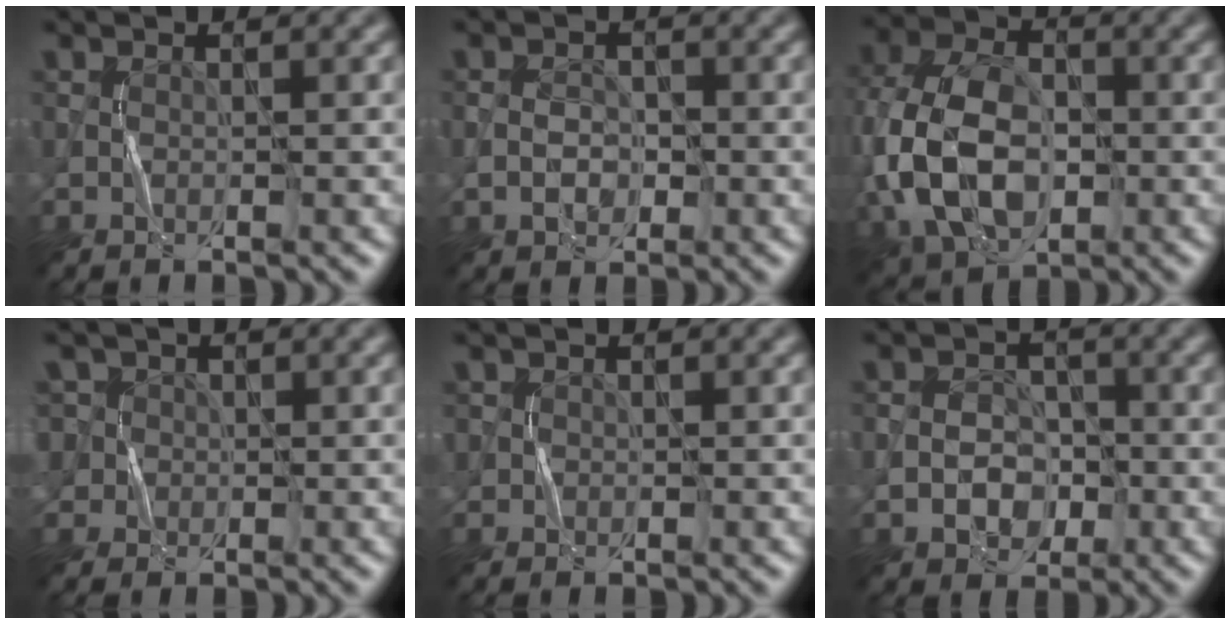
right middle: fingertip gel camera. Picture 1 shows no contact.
{"total": 2.1, "force": [-0.5, 1.5, 1.3], "torque": [-0.022, 0.002, -0.012]}
{"total": 11.5, "force": [-1.9, 7.7, 8.4], "torque": [-0.196, -0.002, -0.050]}
{"total": 5.5, "force": [1.8, 4.8, 2.0], "torque": [-0.049, 0.029, 0.011]}
{"total": 1.1, "force": [0.2, 1.1, 0.0], "torque": [0.011, -0.002, 0.001]}
{"total": 3.5, "force": [-1.2, 2.7, 1.9], "torque": [-0.025, 0.002, -0.024]}